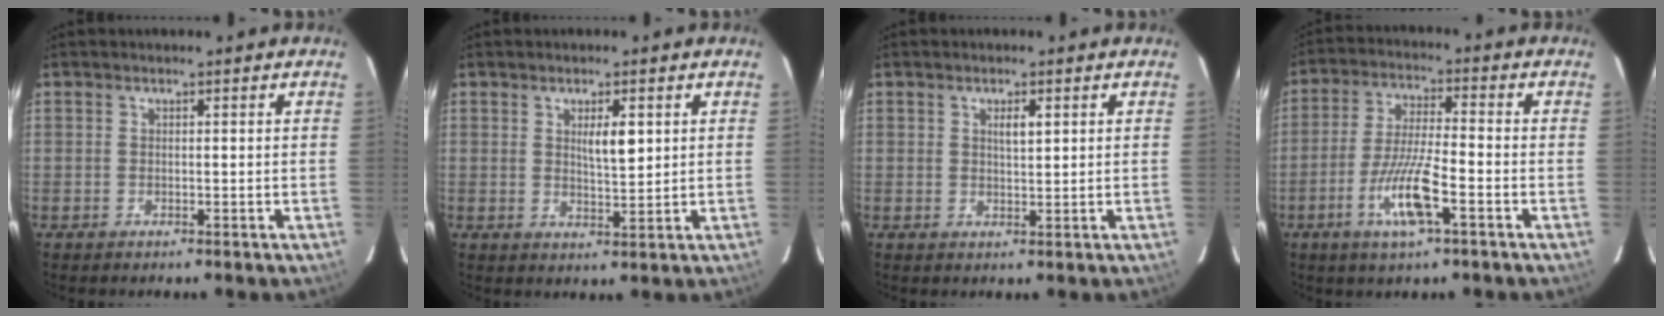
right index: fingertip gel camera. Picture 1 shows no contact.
{"total": 3.9, "force": [1.3, 0.9, 3.5], "torque": [-0.059, -0.004, 0.023]}
{"total": 2.1, "force": [0.9, 0.6, 1.8], "torque": [-0.033, 0.001, 0.015]}
{"total": 9.5, "force": [-4.0, 1.0, 8.5], "torque": [-0.167, -0.009, -0.074]}